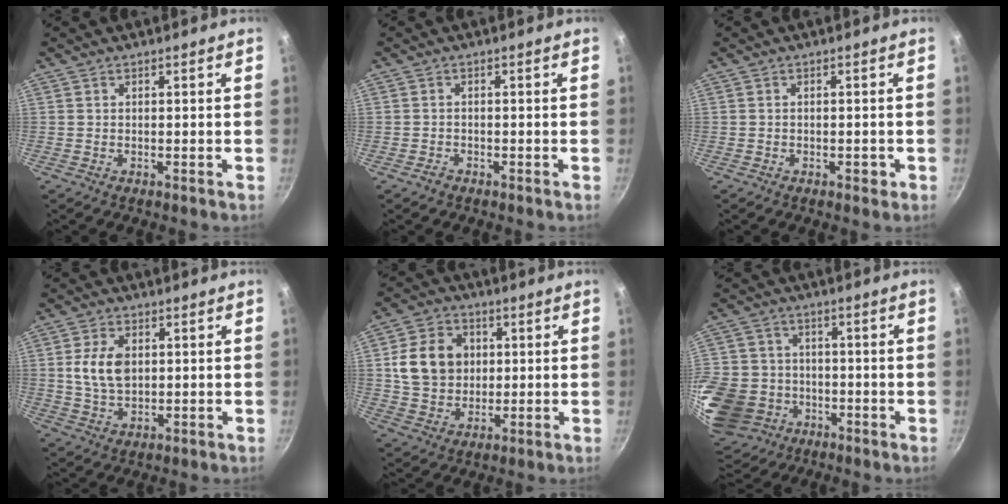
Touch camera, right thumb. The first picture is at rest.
{"total": 1.2, "force": [-0.9, 0.7, 0.3], "torque": [-0.009, 0.011, -0.017]}
{"total": 1.5, "force": [-0.6, 0.9, 1.0], "torque": [-0.012, 0.006, -0.006]}
{"total": 7.8, "force": [1.2, 5.1, 5.8], "torque": [-0.099, -0.004, 0.023]}
{"total": 12.4, "force": [2.1, 10.2, 6.7], "torque": [-0.094, 0.005, 0.034]}
{"total": 21.0, "force": [-7.1, 17.0, 10.1], "torque": [-0.220, 0.031, -0.117]}